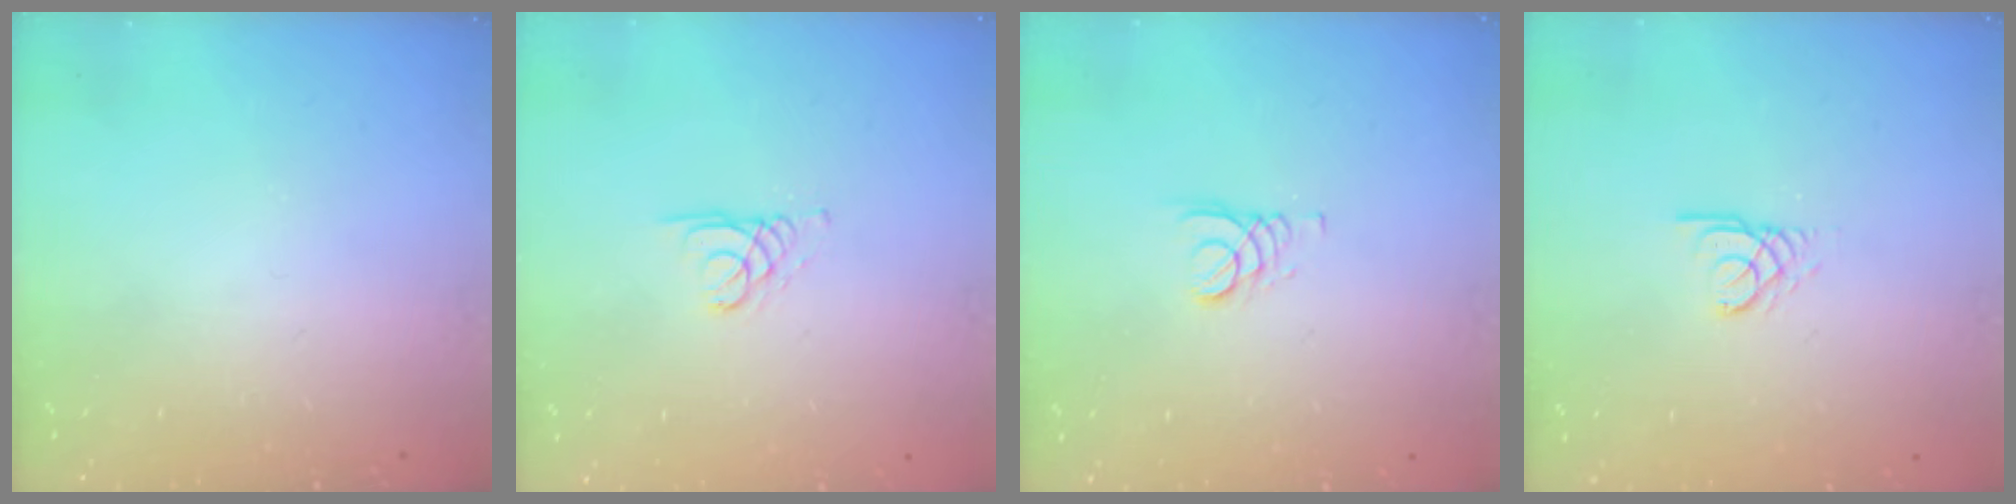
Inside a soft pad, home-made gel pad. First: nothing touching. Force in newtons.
{"total": 1.4, "press": 1.3, "slide": 0.1}
{"total": 2.4, "press": 2.4, "slide": 0.2}
{"total": 2.4, "press": 2.4, "slide": 0.3}